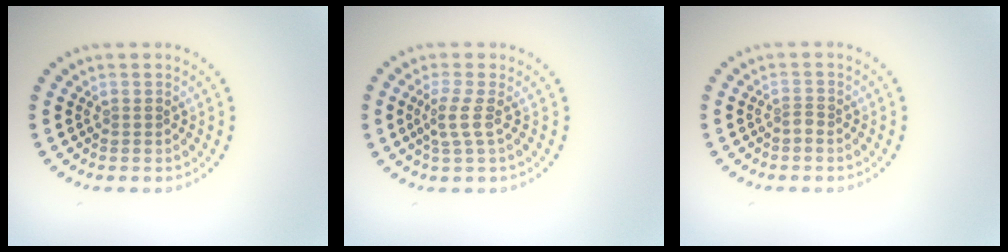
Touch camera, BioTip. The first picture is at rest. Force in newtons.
{"total": 2.0, "press": 1.5, "slide": 1.4}
{"total": 0.9, "press": 0.5, "slide": 0.7}